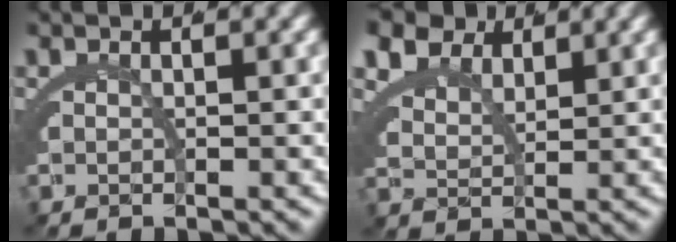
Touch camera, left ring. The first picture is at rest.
{"total": 5.8, "force": [3.5, 3.7, 2.8], "torque": [-0.071, -0.008, 0.063]}